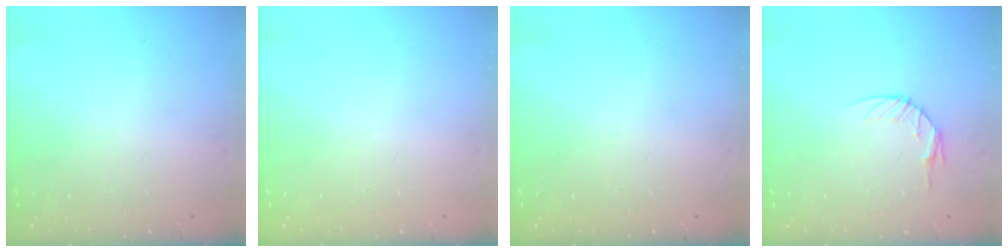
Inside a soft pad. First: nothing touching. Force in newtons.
{"total": 0.0}
{"total": 0.0}
{"total": 4.6, "press": 4.6, "slide": 0.6}